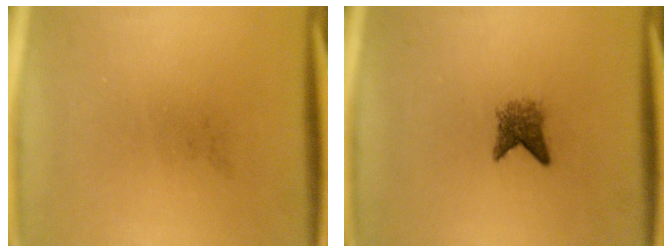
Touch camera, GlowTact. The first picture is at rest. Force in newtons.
{"total": 2.6}